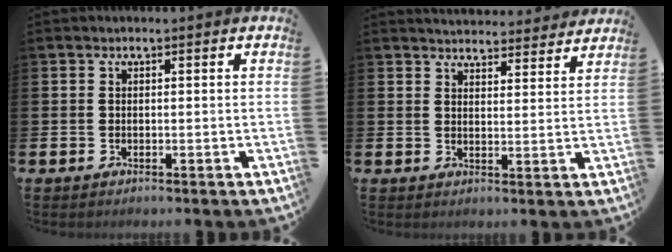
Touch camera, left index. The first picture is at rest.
{"total": 4.5, "force": [4.5, 0.6, 0.0], "torque": [-0.001, -0.033, 0.079]}